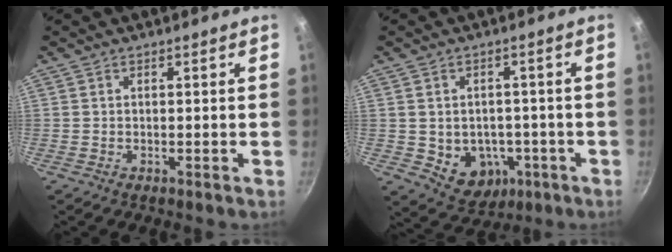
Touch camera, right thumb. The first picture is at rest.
{"total": 8.9, "force": [-2.2, 7.2, 4.8], "torque": [-0.038, 0.012, -0.013]}